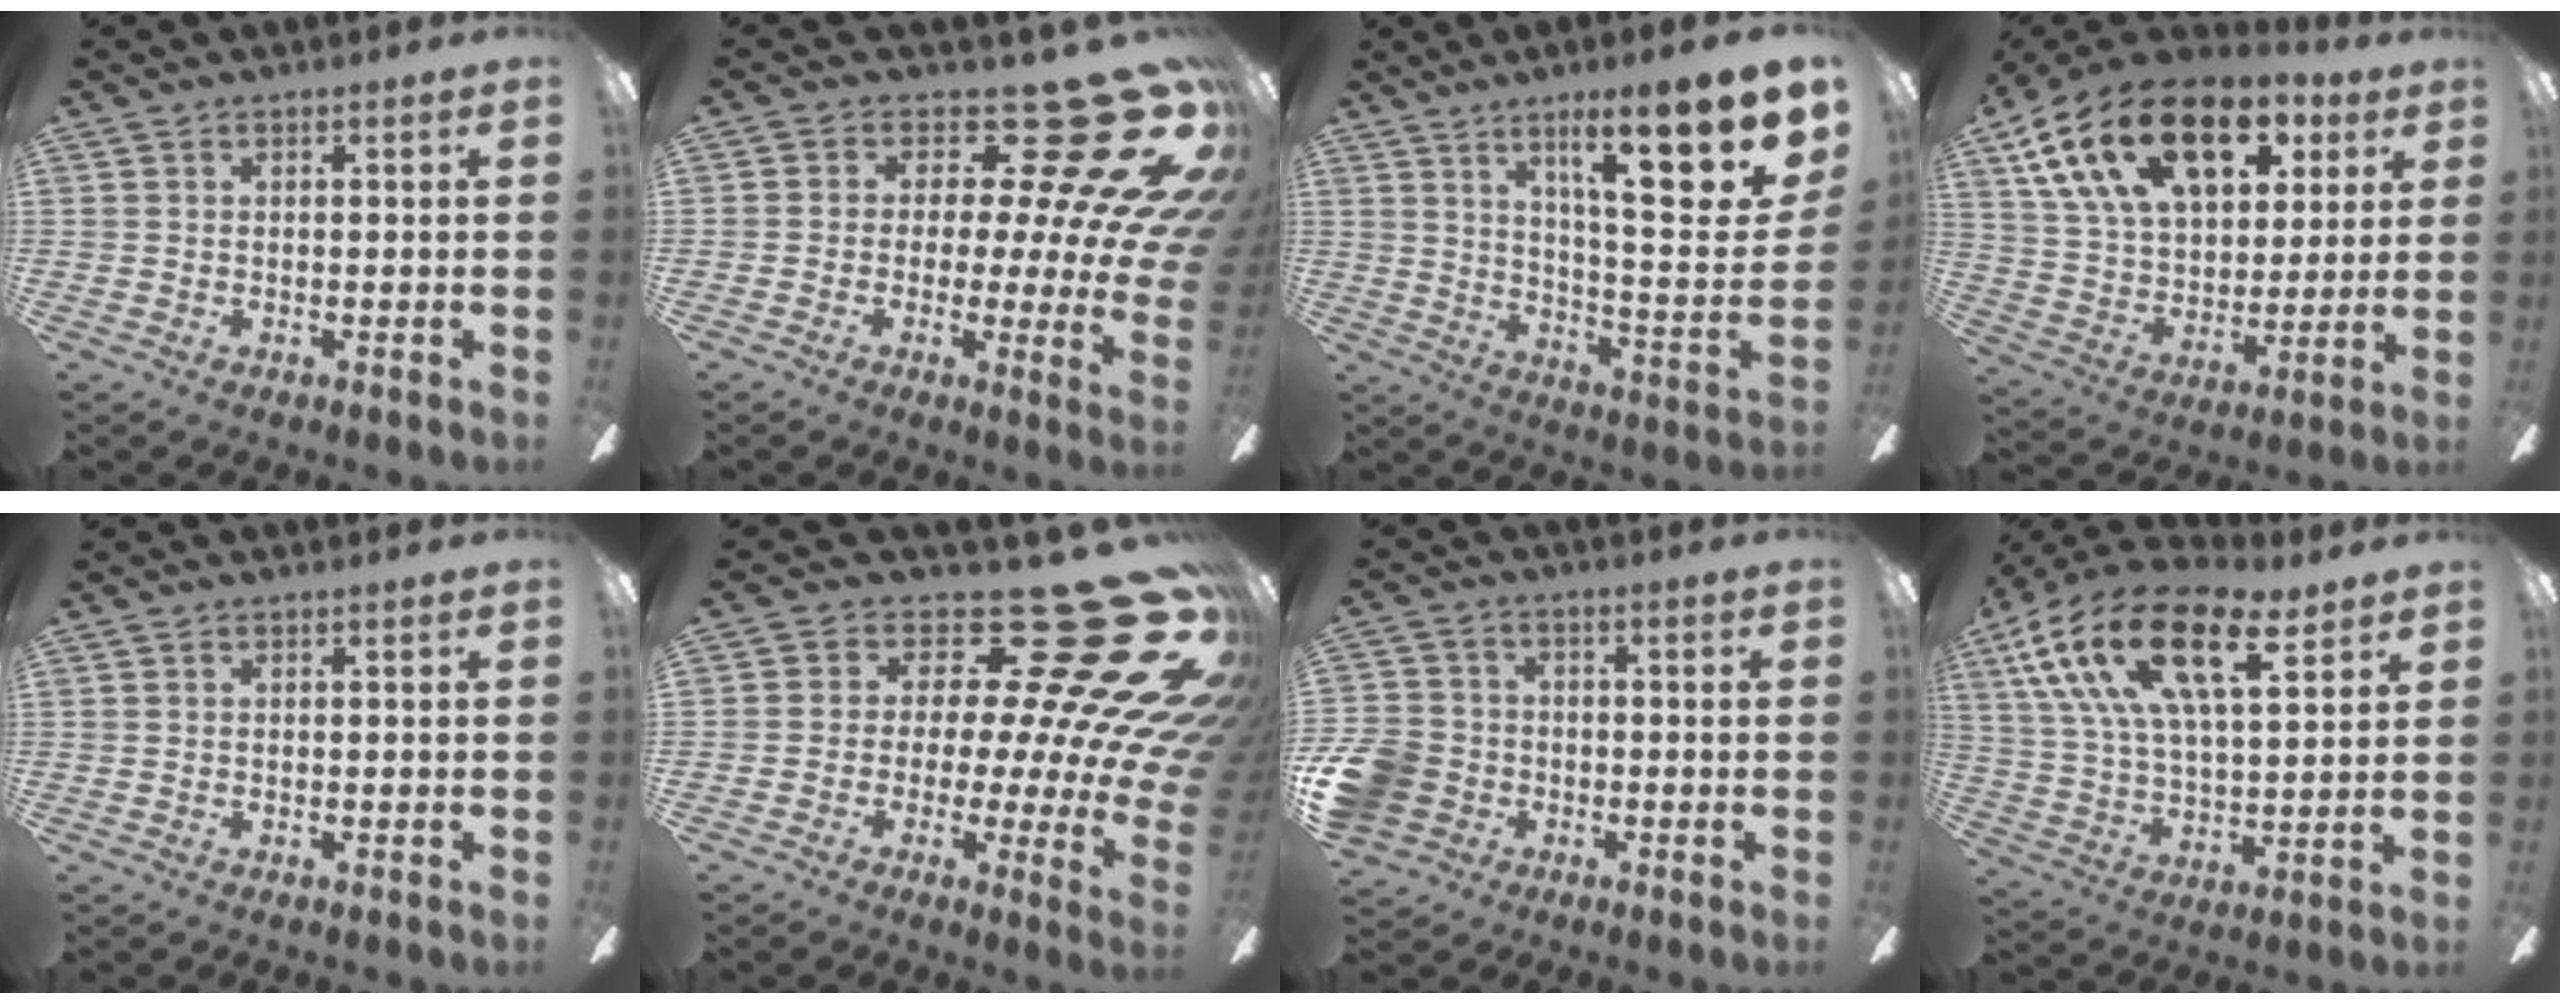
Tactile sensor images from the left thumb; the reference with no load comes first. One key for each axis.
{"total": 20.3, "fx": 11.7, "fy": 8.0, "fz": 14.5, "tx": -0.195, "ty": -0.090, "tz": 0.191}
{"total": 21.5, "fx": 12.1, "fy": 4.9, "fz": 17.0, "tx": -0.251, "ty": -0.080, "tz": 0.188}
{"total": 23.2, "fx": 12.3, "fy": 13.1, "fz": 14.6, "tx": -0.267, "ty": -0.045, "tz": 0.218}
{"total": 0.0}
{"total": 25.5, "fx": 14.2, "fy": 10.5, "fz": 18.4, "tx": -0.205, "ty": -0.131, "tz": 0.255}
{"total": 10.3, "fx": -3.7, "fy": 8.6, "fz": 4.3, "tx": -0.115, "ty": 0.040, "tz": -0.064}
{"total": 22.3, "fx": 11.6, "fy": 10.3, "fz": 16.0, "tx": -0.307, "ty": -0.041, "tz": 0.198}